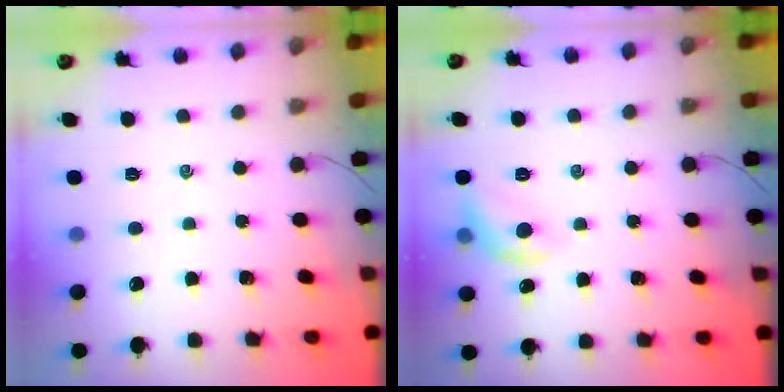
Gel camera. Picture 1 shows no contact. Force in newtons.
{"total": 8.9, "press": 8.9, "slide": 0.3}